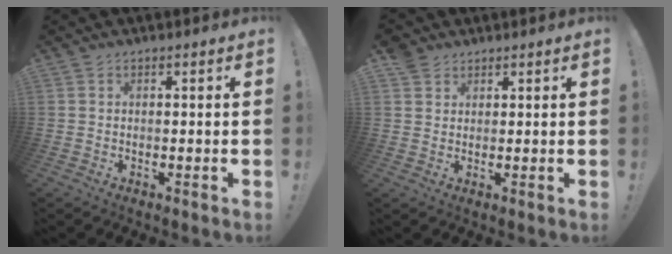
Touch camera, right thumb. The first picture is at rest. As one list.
[{"total": 3.4, "force": [2.5, 2.3, 0.6], "torque": [-0.008, -0.012, 0.046]}]